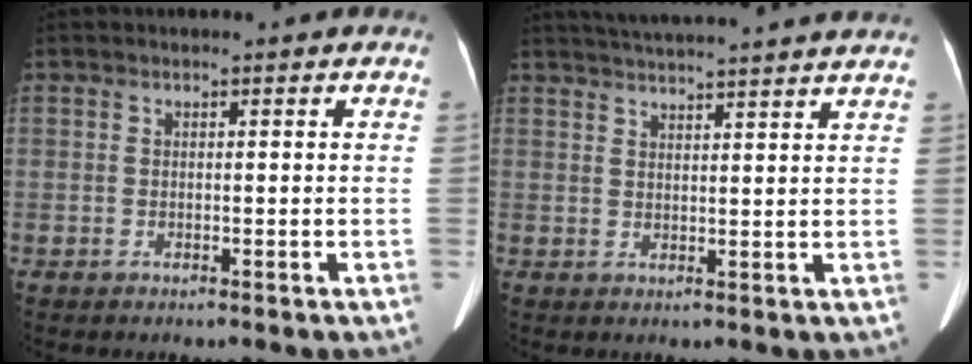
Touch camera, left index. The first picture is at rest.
{"total": 16.6, "force": [15.3, -0.3, 6.2], "torque": [-0.108, 0.008, 0.203]}